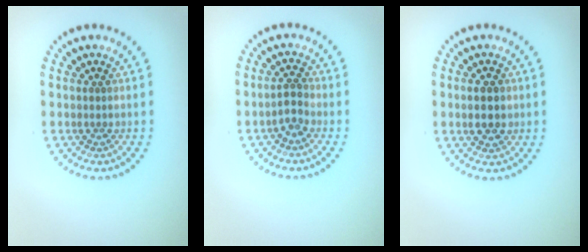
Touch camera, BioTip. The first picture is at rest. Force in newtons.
{"total": 1.8, "press": 1.7, "slide": 0.7}
{"total": 2.6, "press": 2.6, "slide": 0.2}